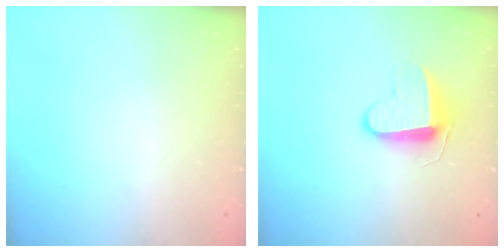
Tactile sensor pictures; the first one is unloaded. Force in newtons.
{"total": 9.0, "press": 8.9, "slide": 0.7}